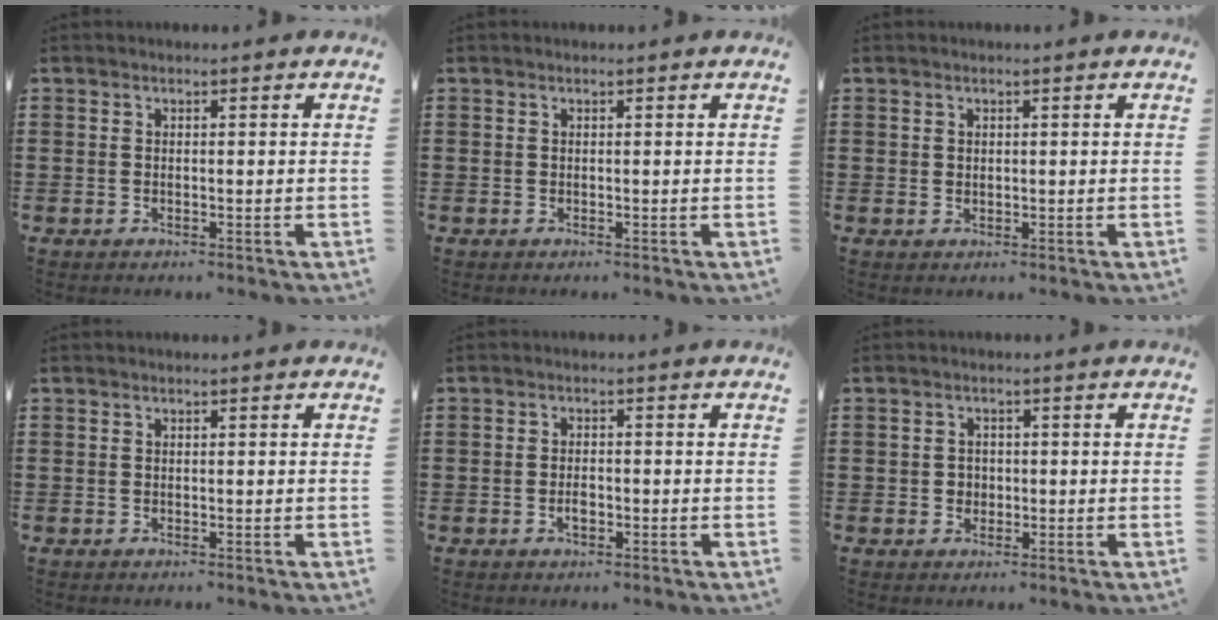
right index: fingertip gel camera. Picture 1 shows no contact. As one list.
[{"total": 0.0}, {"total": 0.7, "force": [0.4, 0.5, 0.2], "torque": [-0.006, 0.002, 0.009]}, {"total": 0.0}, {"total": 2.2, "force": [-0.7, 1.0, 1.8], "torque": [-0.034, 0.001, -0.013]}, {"total": 1.7, "force": [-0.2, 1.6, 0.5], "torque": [-0.014, 0.004, -0.006]}]